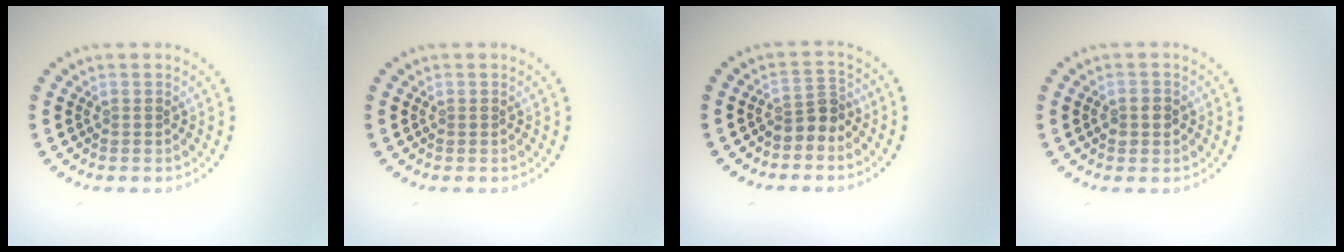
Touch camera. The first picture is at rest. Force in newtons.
{"total": 0.0}
{"total": 2.3, "press": 1.8, "slide": 1.5}
{"total": 1.6, "press": 1.5, "slide": 0.5}